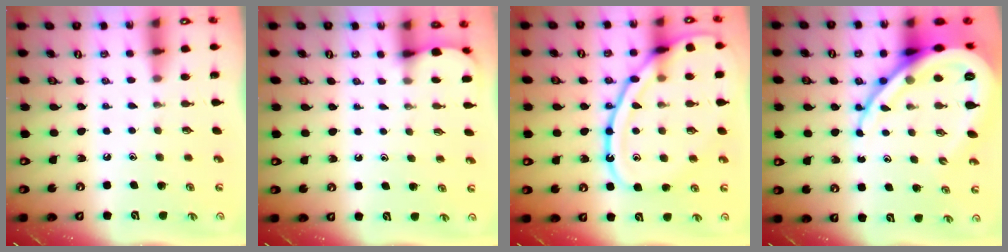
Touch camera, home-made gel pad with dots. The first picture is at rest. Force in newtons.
{"total": 1.8, "press": 1.7, "slide": 0.2}
{"total": 21.6, "press": 21.5, "slide": 2.0}
{"total": 19.7, "press": 19.6, "slide": 2.1}